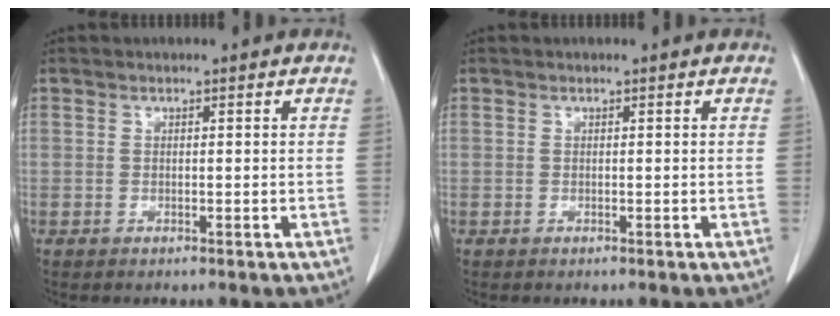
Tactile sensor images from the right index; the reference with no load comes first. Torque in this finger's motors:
{"motor_torque": [0.01, -0.01, 0.01, 0.00]}